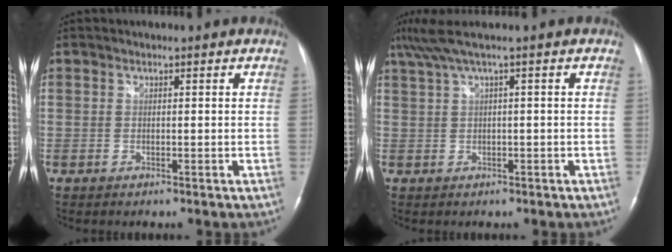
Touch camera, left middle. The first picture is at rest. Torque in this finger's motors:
{"motor_torque": [-0.27, -0.33, -0.01, 0.01]}